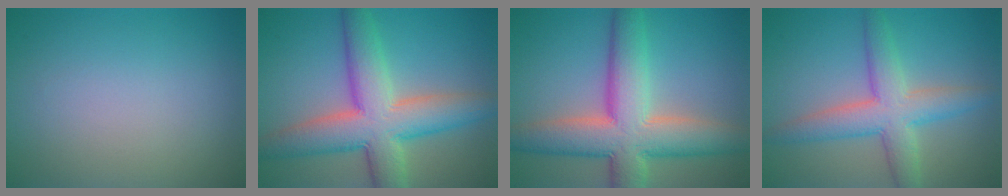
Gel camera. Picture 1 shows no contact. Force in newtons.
{"total": 9.4, "press": 9.4, "slide": 0.6}
{"total": 10.1, "press": 10.1, "slide": 0.7}
{"total": 5.0, "press": 5.0, "slide": 0.3}